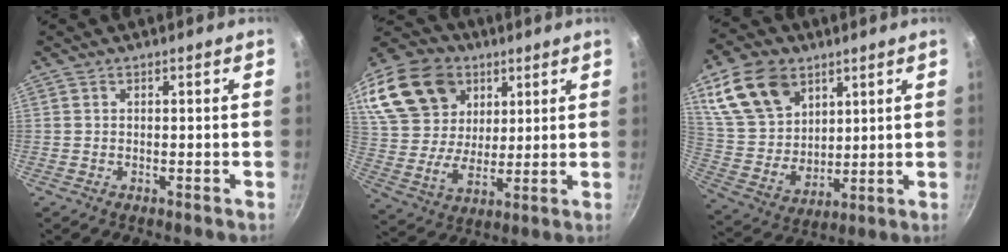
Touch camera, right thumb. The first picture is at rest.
{"total": 25.2, "force": [12.7, 18.0, 12.3], "torque": [-0.262, -0.005, 0.240]}
{"total": 17.7, "force": [8.5, 12.3, 9.4], "torque": [-0.151, -0.029, 0.176]}